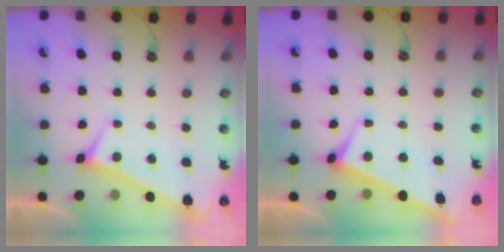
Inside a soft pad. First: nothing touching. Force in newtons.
{"total": 2.9, "press": 2.7, "slide": 0.9}